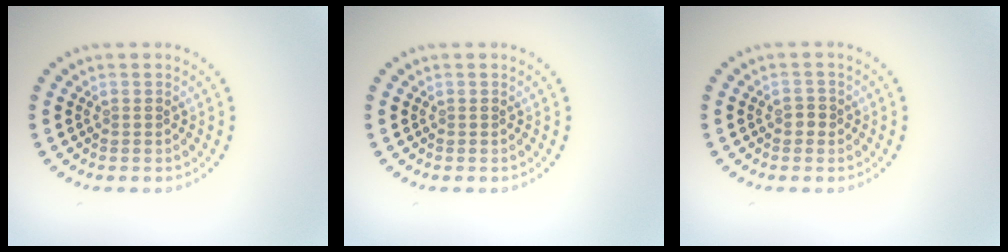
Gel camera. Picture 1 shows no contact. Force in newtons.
{"total": 0.0}
{"total": 1.1, "press": 1.0, "slide": 0.4}